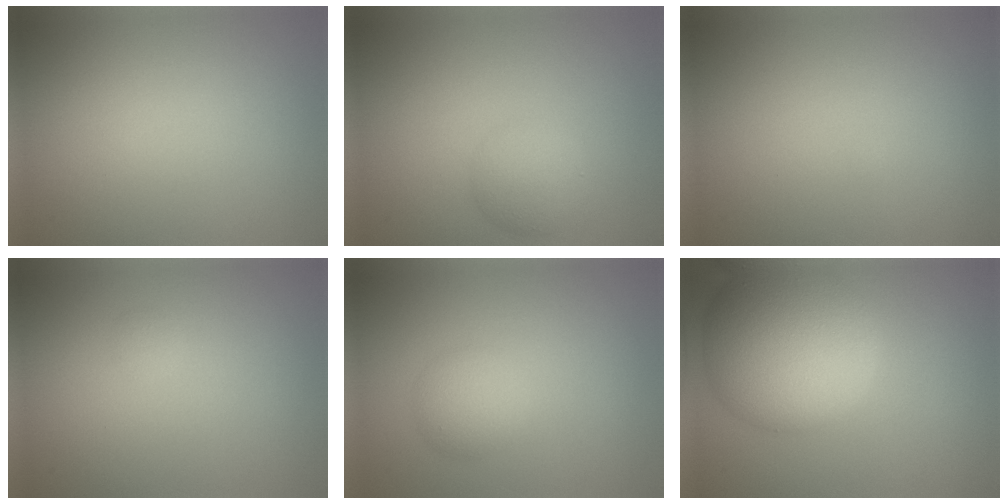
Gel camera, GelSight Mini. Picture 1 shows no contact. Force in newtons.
{"total": 2.8, "press": 2.8, "slide": 0.1}
{"total": 0.0}
{"total": 0.6, "press": 0.6, "slide": 0.0}
{"total": 2.4, "press": 2.4, "slide": 0.1}
{"total": 11.7, "press": 11.7, "slide": 0.6}